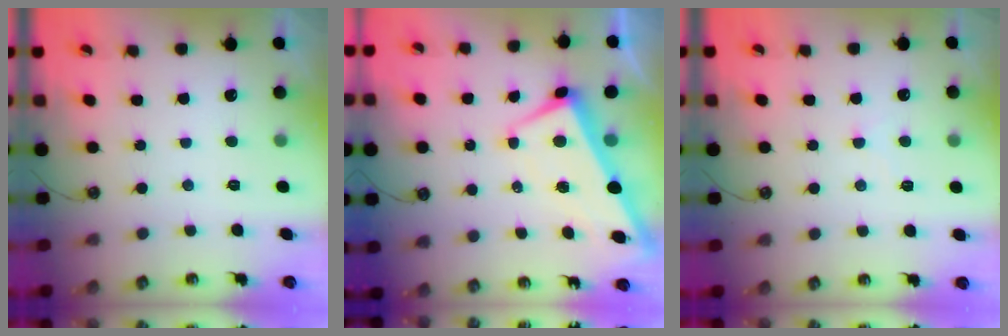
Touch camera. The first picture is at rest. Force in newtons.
{"total": 1.1, "press": 0.7, "slide": 0.9}
{"total": 1.3, "press": 1.2, "slide": 0.3}